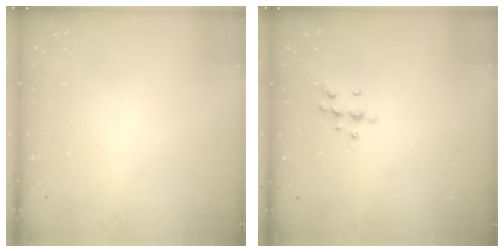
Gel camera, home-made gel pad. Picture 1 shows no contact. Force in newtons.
{"total": 7.1, "press": 7.0, "slide": 1.3}